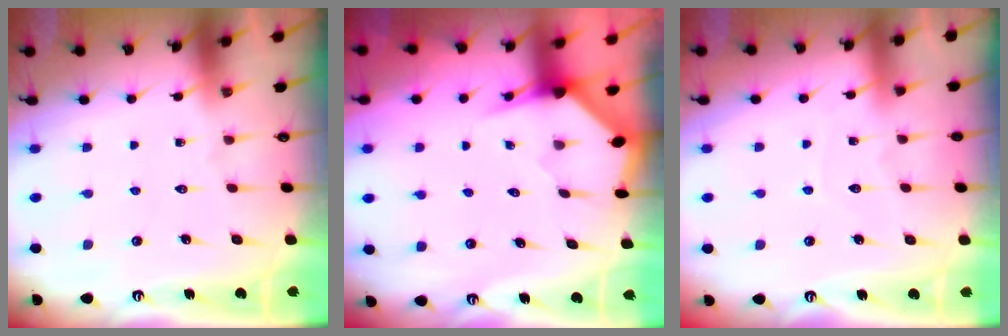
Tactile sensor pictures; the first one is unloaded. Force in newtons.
{"total": 3.1, "press": 3.1, "slide": 0.3}
{"total": 4.7, "press": 4.6, "slide": 0.5}